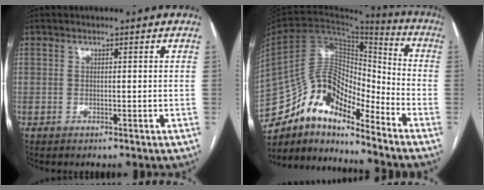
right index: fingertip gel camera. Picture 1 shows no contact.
{"total": 14.8, "force": [-12.1, 5.3, 6.8], "torque": [-0.118, 0.056, -0.219]}